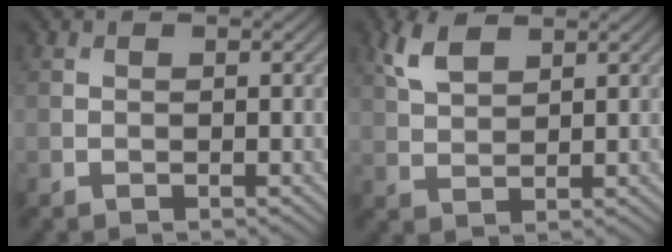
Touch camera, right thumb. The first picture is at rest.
{"total": 4.4, "force": [2.7, 2.0, 3.0], "torque": [-0.076, 0.006, 0.057]}